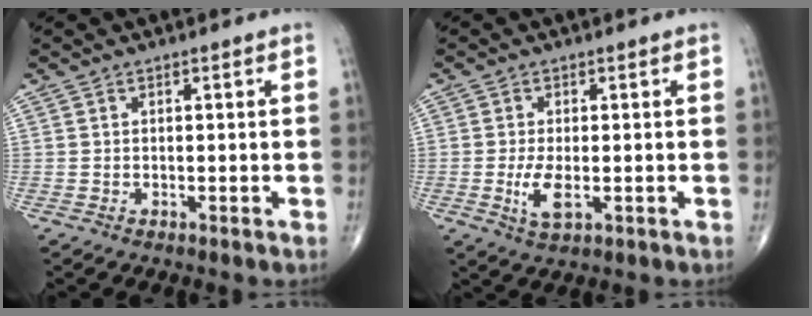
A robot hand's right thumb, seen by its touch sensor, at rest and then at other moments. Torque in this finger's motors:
{"motor_torque": [1.36, 1.27, 0.51, 0.27, 0.21]}